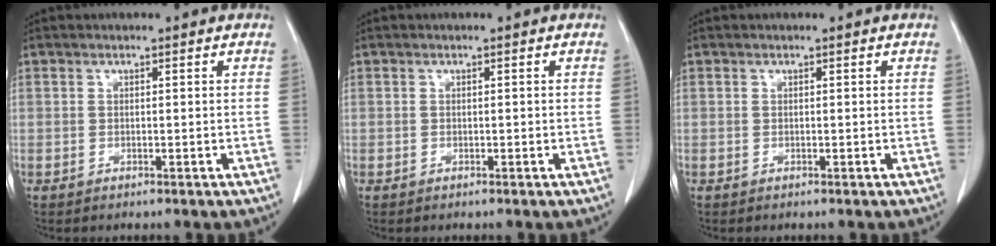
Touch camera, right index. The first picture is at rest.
{"total": 0.0}
{"total": 0.0}